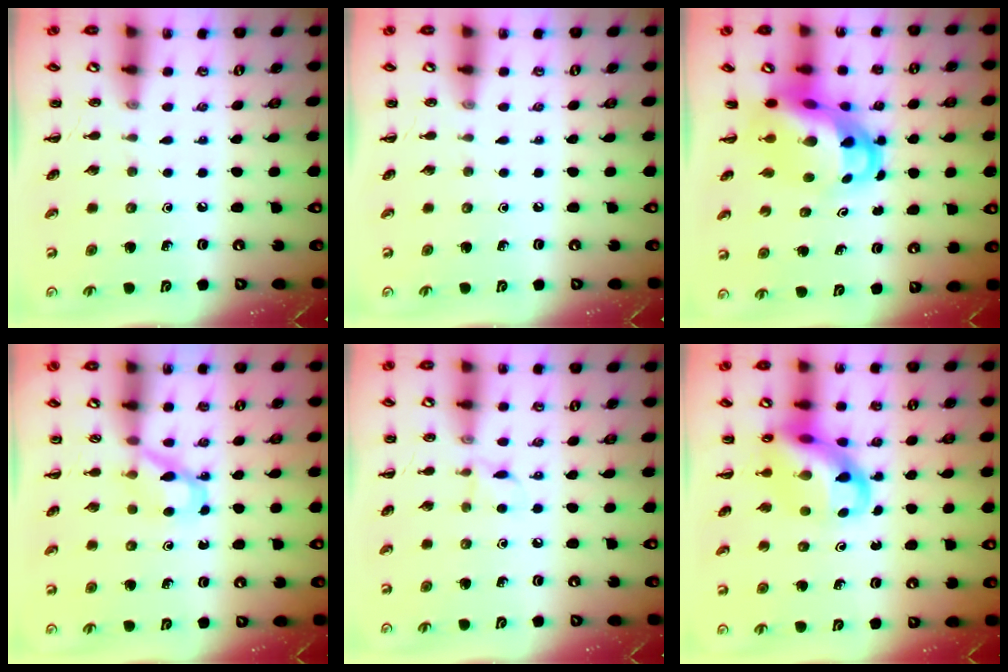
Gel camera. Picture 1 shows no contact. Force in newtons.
{"total": 0.0}
{"total": 8.1, "press": 7.7, "slide": 2.3}
{"total": 4.5, "press": 4.3, "slide": 1.2}
{"total": 5.3, "press": 5.2, "slide": 1.3}
{"total": 11.7, "press": 11.4, "slide": 2.9}